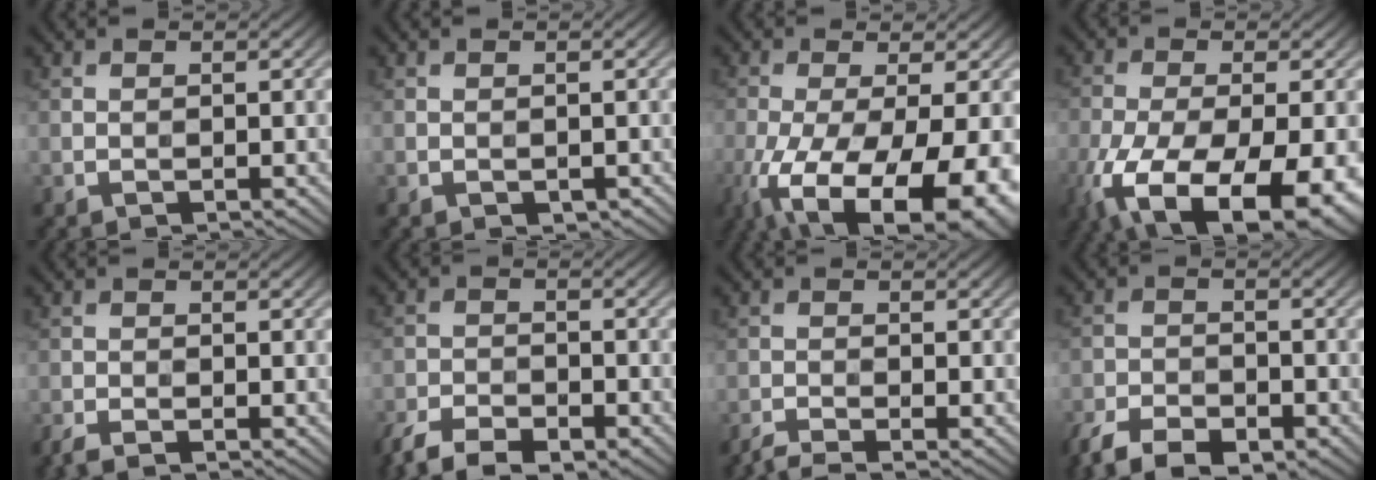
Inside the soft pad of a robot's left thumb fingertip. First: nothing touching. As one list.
[{"total": 0.7, "force": [-0.3, 0.4, 0.5], "torque": [-0.008, -0.002, -0.004]}, {"total": 16.2, "force": [-6.9, 6.3, 13.2], "torque": [-0.260, -0.044, -0.087]}, {"total": 17.6, "force": [-9.4, 7.8, 12.7], "torque": [-0.264, -0.077, -0.129]}, {"total": 2.0, "force": [-1.6, 0.2, 1.1], "torque": [-0.023, -0.005, -0.036]}, {"total": 7.5, "force": [-5.6, 2.8, 4.0], "torque": [-0.074, -0.011, -0.110]}, {"total": 2.7, "force": [-2.3, 0.2, 1.5], "torque": [-0.023, -0.006, -0.053]}, {"total": 8.1, "force": [-5.9, 3.4, 4.4], "torque": [-0.080, -0.013, -0.114]}]